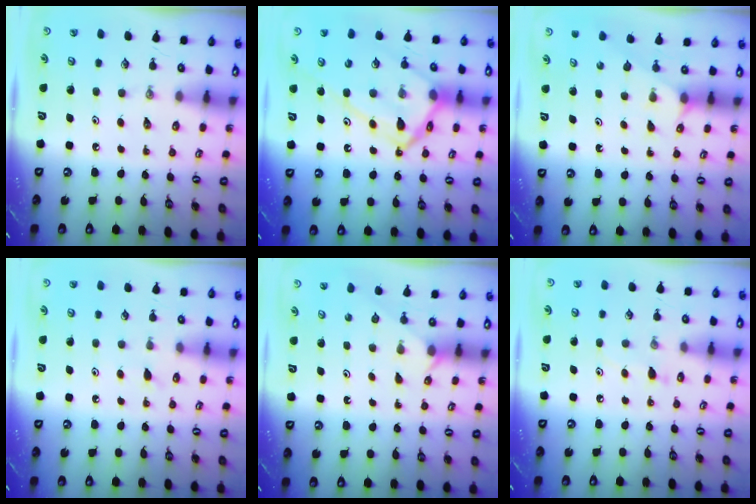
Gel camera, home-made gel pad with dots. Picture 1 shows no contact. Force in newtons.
{"total": 15.6, "press": 15.5, "slide": 1.4}
{"total": 2.1, "press": 2.0, "slide": 0.3}
{"total": 7.7, "press": 7.7, "slide": 0.7}
{"total": 1.5, "press": 1.5, "slide": 0.3}
{"total": 7.1, "press": 7.1, "slide": 0.5}